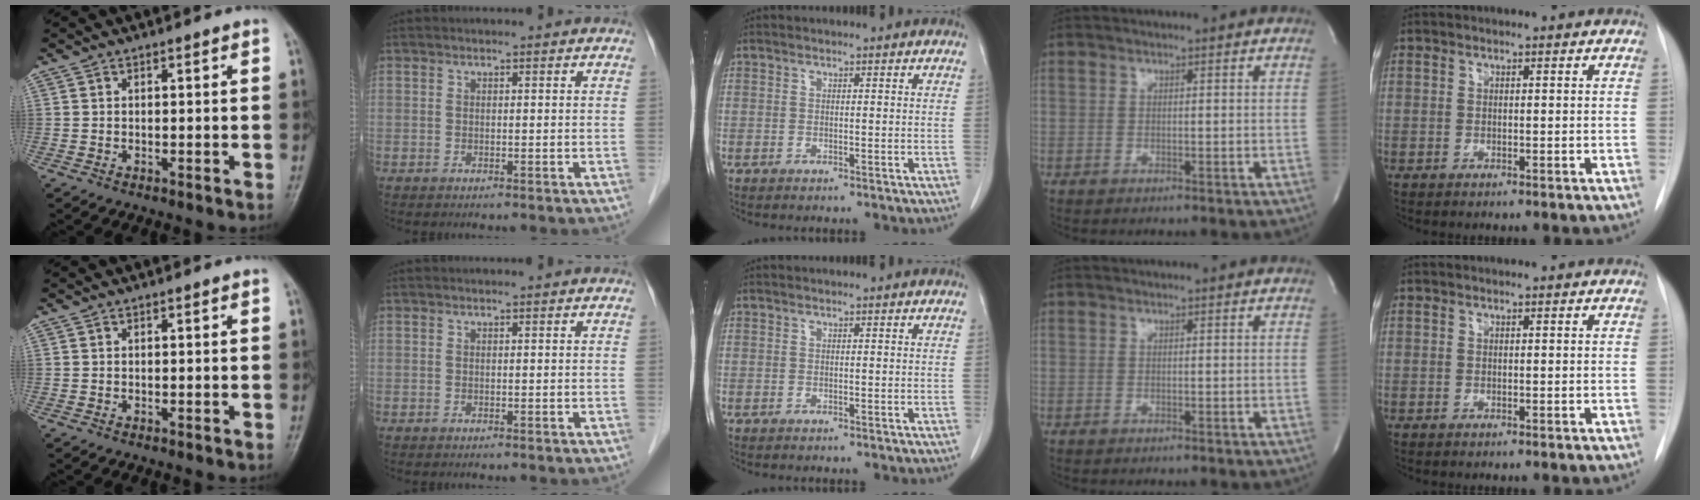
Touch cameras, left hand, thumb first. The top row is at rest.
{}